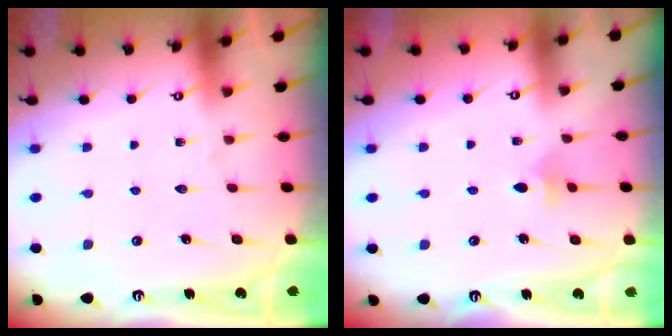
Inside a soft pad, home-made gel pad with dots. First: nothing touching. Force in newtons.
{"total": 4.0, "press": 3.8, "slide": 1.1}